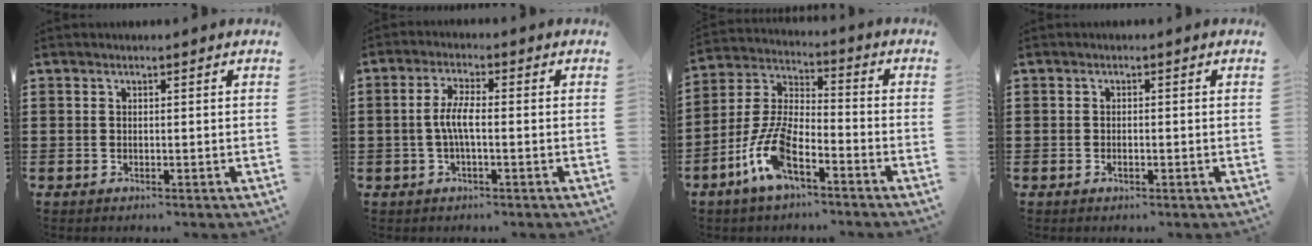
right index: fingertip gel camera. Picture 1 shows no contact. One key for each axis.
{"total": 4.1, "fx": -0.9, "fy": 0.8, "fz": 3.9, "tx": -0.085, "ty": -0.002, "tz": -0.023}
{"total": 9.6, "fx": -5.8, "fy": 3.2, "fz": 6.9, "tx": -0.174, "ty": -0.007, "tz": -0.117}
{"total": 0.7, "fx": -0.2, "fy": 0.2, "fz": 0.7, "tx": -0.014, "ty": -0.004, "tz": -0.002}